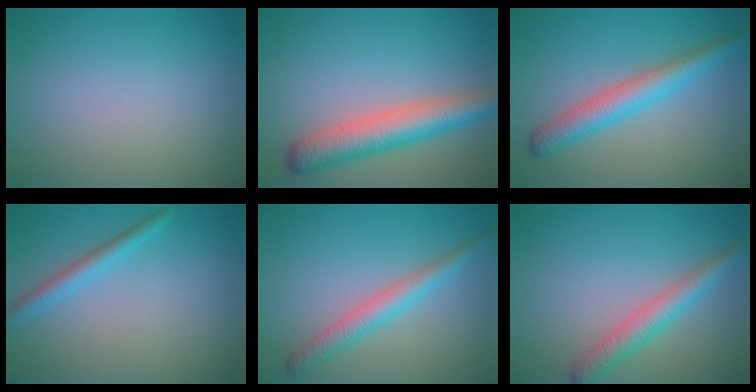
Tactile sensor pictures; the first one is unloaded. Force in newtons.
{"total": 5.6, "press": 5.6, "slide": 0.2}
{"total": 4.2, "press": 4.2, "slide": 0.2}
{"total": 2.0, "press": 2.0, "slide": 0.0}
{"total": 3.0, "press": 3.0, "slide": 0.1}
{"total": 3.4, "press": 3.4, "slide": 0.1}